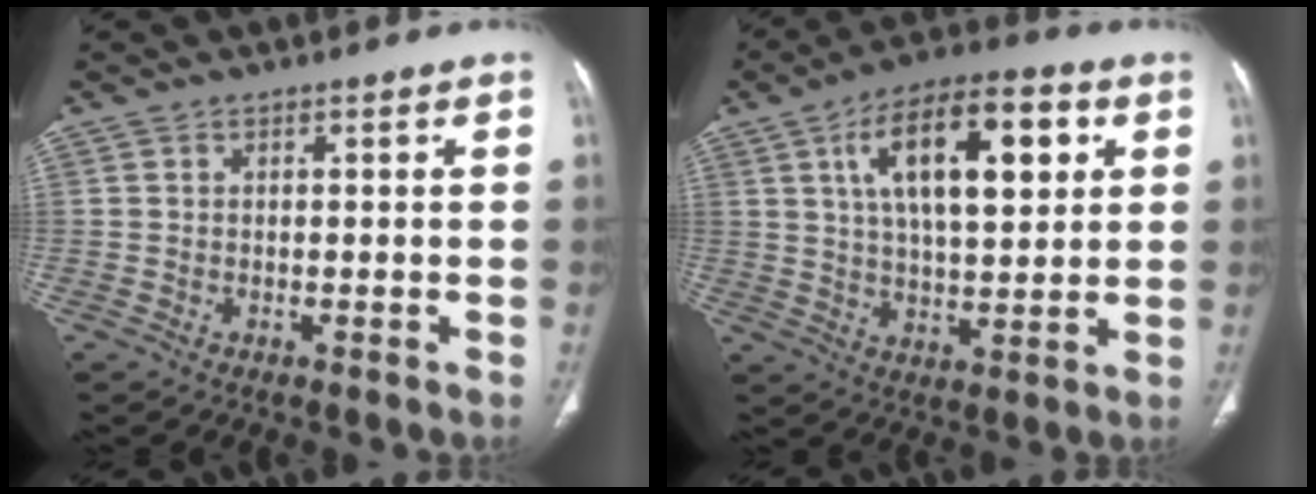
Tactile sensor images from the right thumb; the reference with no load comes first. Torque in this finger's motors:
{"motor_torque": [0.39, 4.62, 1.56, 0.64, 0.19]}